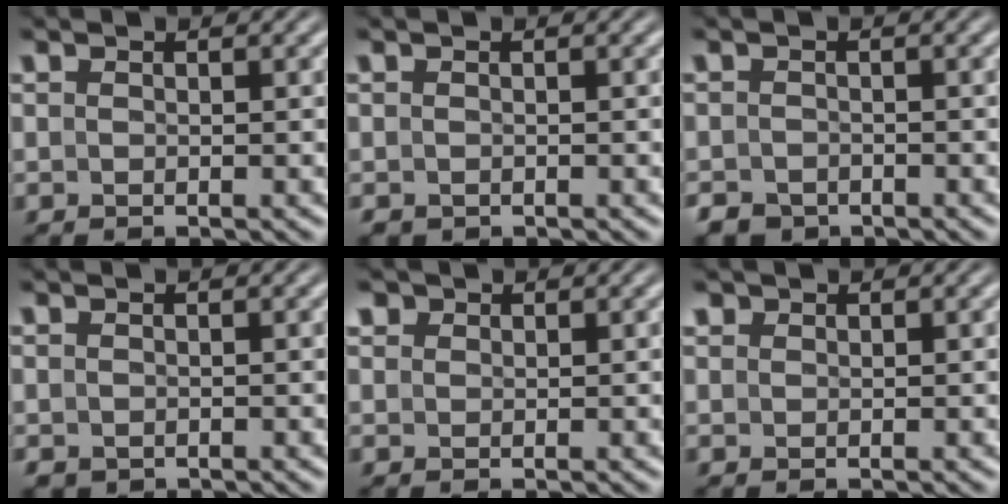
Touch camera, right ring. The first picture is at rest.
{"total": 1.5, "force": [-1.1, 1.0, 0.4], "torque": [-0.017, -0.017, -0.010]}
{"total": 3.2, "force": [-2.7, 1.6, 0.3], "torque": [-0.007, -0.022, -0.039]}
{"total": 2.0, "force": [-1.3, 1.4, 0.5], "torque": [-0.021, -0.019, -0.013]}
{"total": 1.2, "force": [0.9, 0.7, 0.4], "torque": [-0.018, -0.006, 0.027]}
{"total": 0.7, "force": [0.6, 0.3, 0.1], "torque": [-0.009, -0.006, 0.021]}